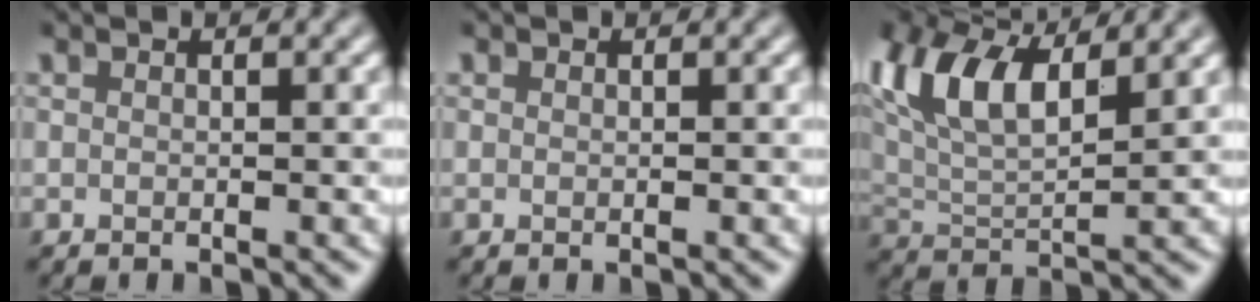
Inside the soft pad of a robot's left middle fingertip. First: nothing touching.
{"total": 0.0}
{"total": 8.8, "force": [4.7, 3.7, 6.5], "torque": [-0.135, 0.020, 0.084]}